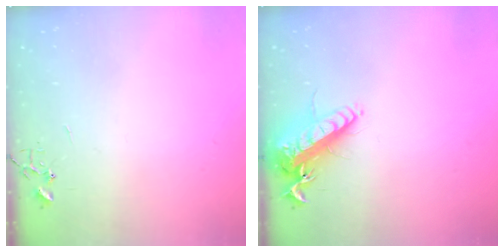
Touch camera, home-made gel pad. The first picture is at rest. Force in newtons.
{"total": 15.8, "press": 15.5, "slide": 3.1}